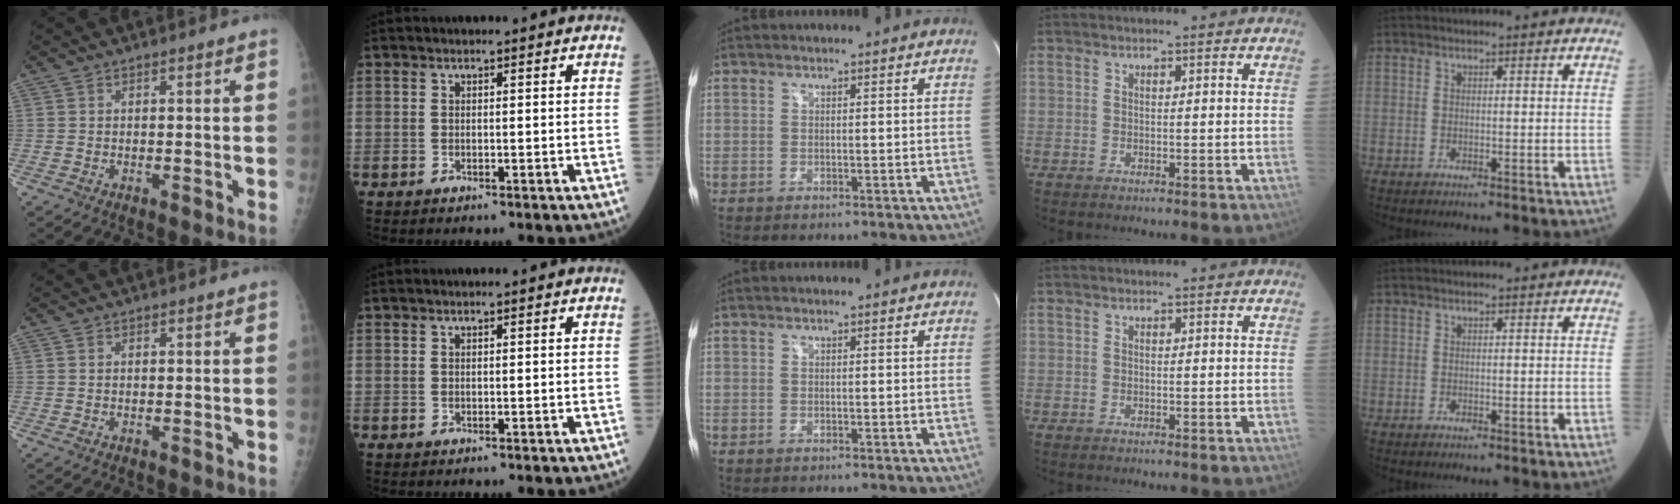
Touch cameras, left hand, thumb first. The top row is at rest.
{}